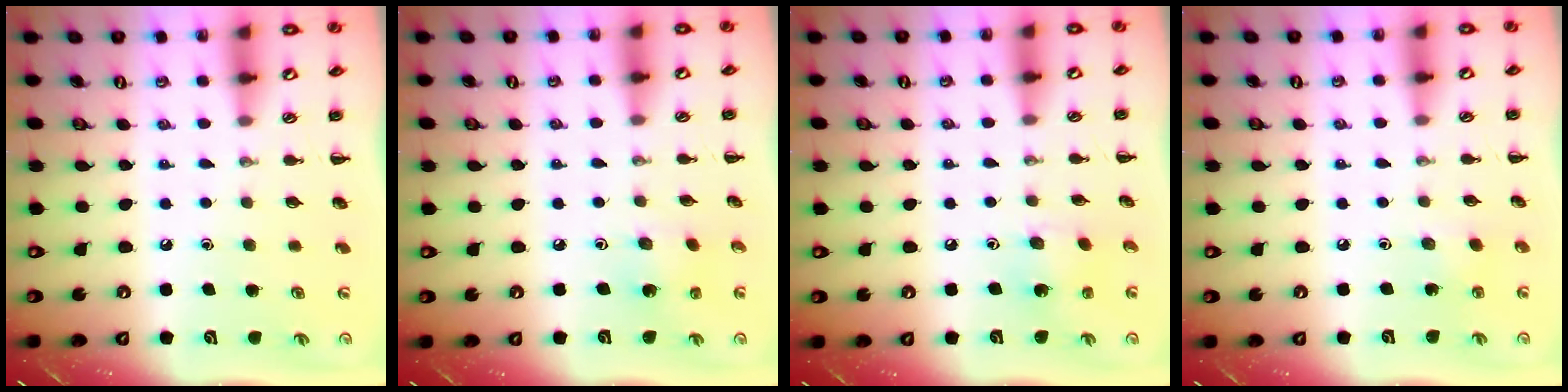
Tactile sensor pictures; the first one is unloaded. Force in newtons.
{"total": 2.4, "press": 2.2, "slide": 0.8}
{"total": 2.3, "press": 2.2, "slide": 0.5}
{"total": 2.6, "press": 2.5, "slide": 0.9}